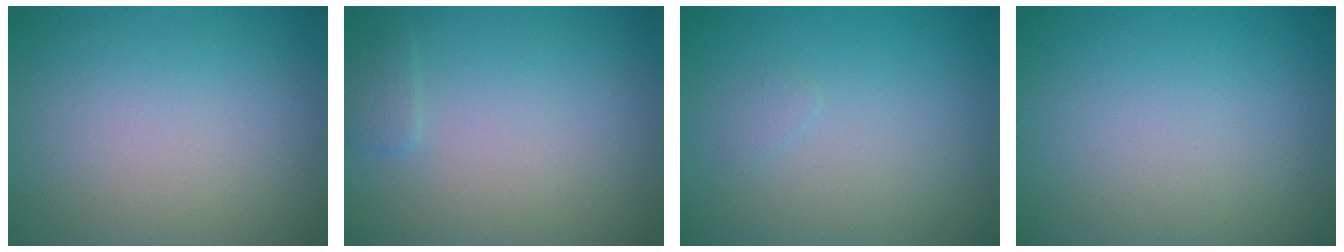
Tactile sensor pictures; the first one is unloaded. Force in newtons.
{"total": 0.9, "press": 0.9, "slide": 0.1}
{"total": 0.5, "press": 0.5, "slide": 0.0}
{"total": 0.0}